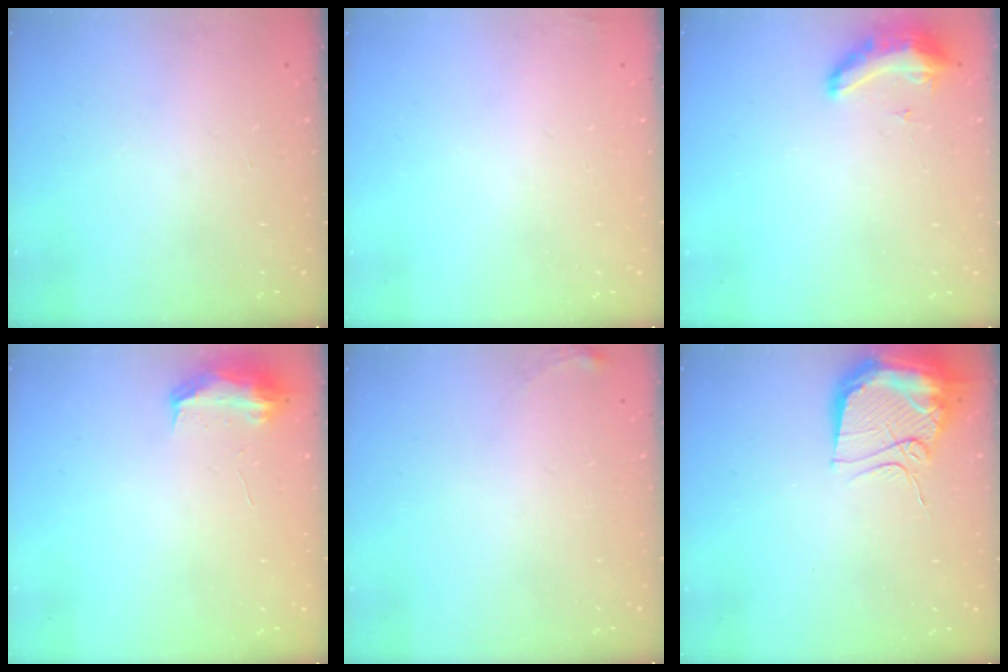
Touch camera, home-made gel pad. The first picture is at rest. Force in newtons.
{"total": 2.8, "press": 2.6, "slide": 0.9}
{"total": 8.6, "press": 8.5, "slide": 1.6}
{"total": 7.9, "press": 7.9, "slide": 0.2}
{"total": 4.9, "press": 4.5, "slide": 1.7}
{"total": 12.2, "press": 12.1, "slide": 1.2}